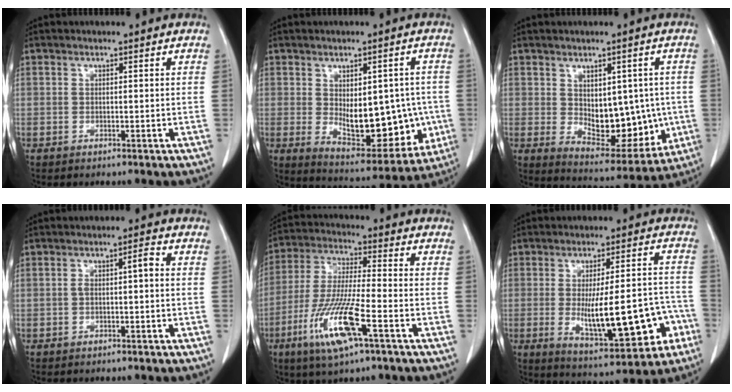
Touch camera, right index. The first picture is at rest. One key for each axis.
{"total": 14.7, "fx": -1.2, "fy": 7.4, "fz": 12.6, "tx": -0.174, "ty": 0.000, "tz": 0.010}
{"total": 12.1, "fx": -0.3, "fy": 6.6, "fz": 10.2, "tx": -0.131, "ty": -0.002, "tz": 0.022}
{"total": 2.7, "fx": -0.1, "fy": 0.6, "fz": 2.7, "tx": -0.049, "ty": 0.014, "tz": 0.000}
{"total": 13.5, "fx": -6.0, "fy": 1.3, "fz": 12.0, "tx": -0.249, "ty": -0.023, "tz": -0.114}
{"total": 16.7, "fx": -4.3, "fy": 4.3, "fz": 15.5, "tx": -0.230, "ty": 0.011, "tz": -0.046}